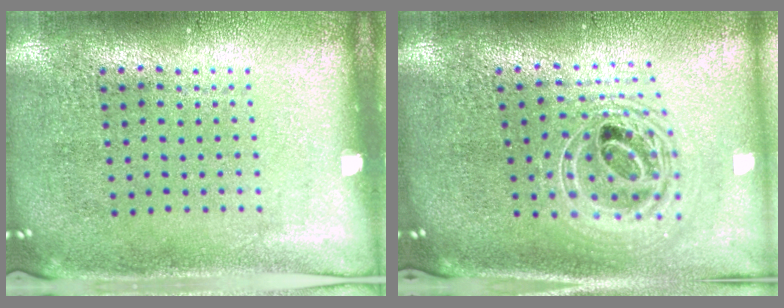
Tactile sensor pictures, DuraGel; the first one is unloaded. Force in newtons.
{"total": 2.4, "press": 1.8, "slide": 1.6}